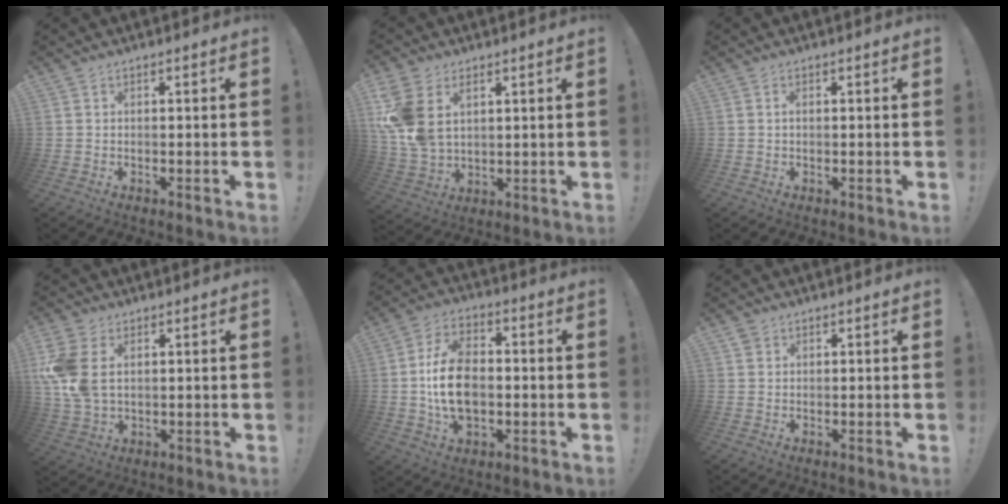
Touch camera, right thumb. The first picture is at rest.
{"total": 12.3, "force": [4.5, 8.4, 7.8], "torque": [-0.154, -0.019, 0.089]}
{"total": 0.5, "force": [-0.1, 0.2, 0.4], "torque": [-0.011, 0.003, -0.003]}
{"total": 11.6, "force": [2.7, 7.8, 8.1], "torque": [-0.173, -0.006, 0.052]}
{"total": 15.9, "force": [-1.2, 11.0, 11.4], "torque": [-0.194, 0.007, -0.024]}
{"total": 1.4, "force": [1.0, 0.9, 0.2], "torque": [0.003, -0.003, 0.017]}